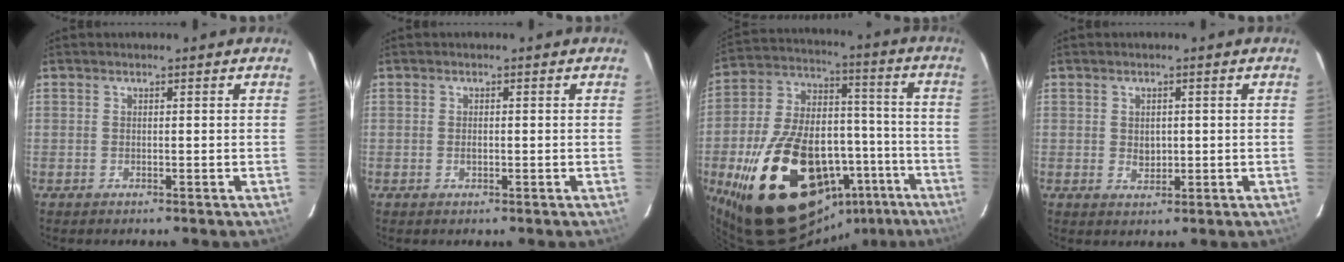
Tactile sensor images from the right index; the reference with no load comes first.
{"total": 1.0, "force": [-0.2, 0.6, 0.8], "torque": [-0.014, 0.001, -0.003]}
{"total": 32.5, "force": [-16.5, 17.2, 22.1], "torque": [-0.381, 0.018, -0.225]}
{"total": 2.7, "force": [0.0, 2.1, 1.6], "torque": [-0.023, 0.001, 0.004]}